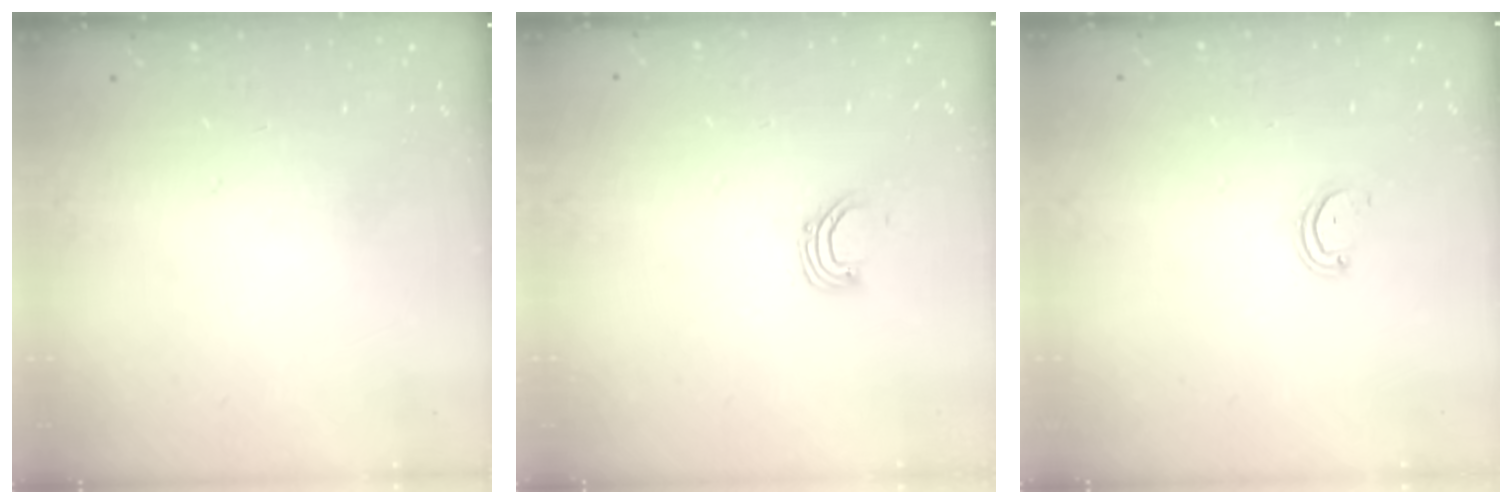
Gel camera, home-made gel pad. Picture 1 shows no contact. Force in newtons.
{"total": 2.7, "press": 2.7, "slide": 0.2}
{"total": 3.0, "press": 3.0, "slide": 0.2}